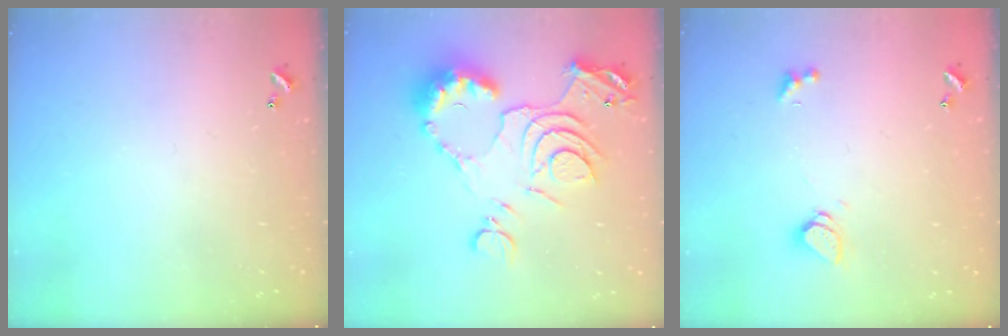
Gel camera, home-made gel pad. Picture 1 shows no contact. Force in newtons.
{"total": 15.1, "press": 15.0, "slide": 1.6}
{"total": 1.6, "press": 1.5, "slide": 0.4}